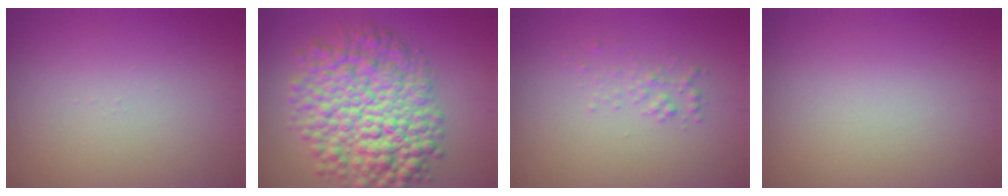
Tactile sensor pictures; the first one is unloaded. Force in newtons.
{"total": 10.5, "press": 10.5, "slide": 0.2}
{"total": 1.1, "press": 1.1, "slide": 0.1}
{"total": 0.0}